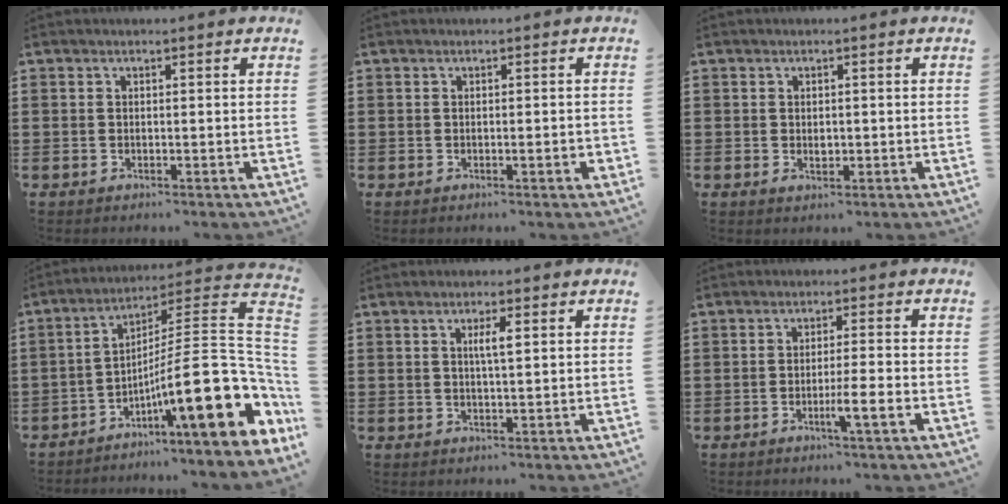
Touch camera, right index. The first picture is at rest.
{"total": 1.5, "force": [-0.4, 0.2, 1.4], "torque": [-0.022, -0.002, -0.006]}
{"total": 1.3, "force": [0.0, 0.8, 1.0], "torque": [-0.019, 0.003, -0.001]}
{"total": 17.7, "force": [-5.7, 3.6, 16.3], "torque": [-0.262, -0.031, -0.101]}
{"total": 2.6, "force": [0.7, 0.4, 2.5], "torque": [-0.050, 0.004, 0.009]}
{"total": 4.3, "force": [-1.8, -0.1, 3.9], "torque": [-0.063, -0.011, -0.031]}